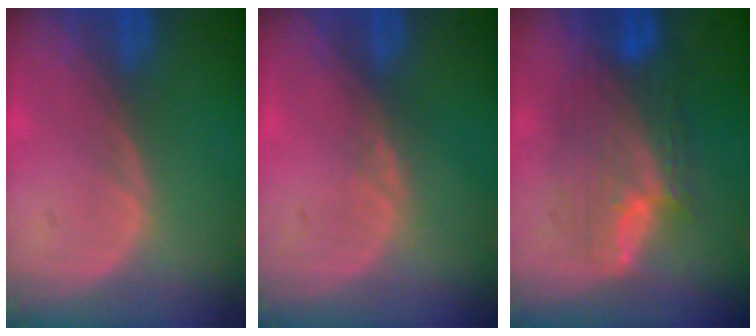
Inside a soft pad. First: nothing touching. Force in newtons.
{"total": 1.1, "press": 1.0, "slide": 0.5}
{"total": 8.2, "press": 8.2, "slide": 0.2}